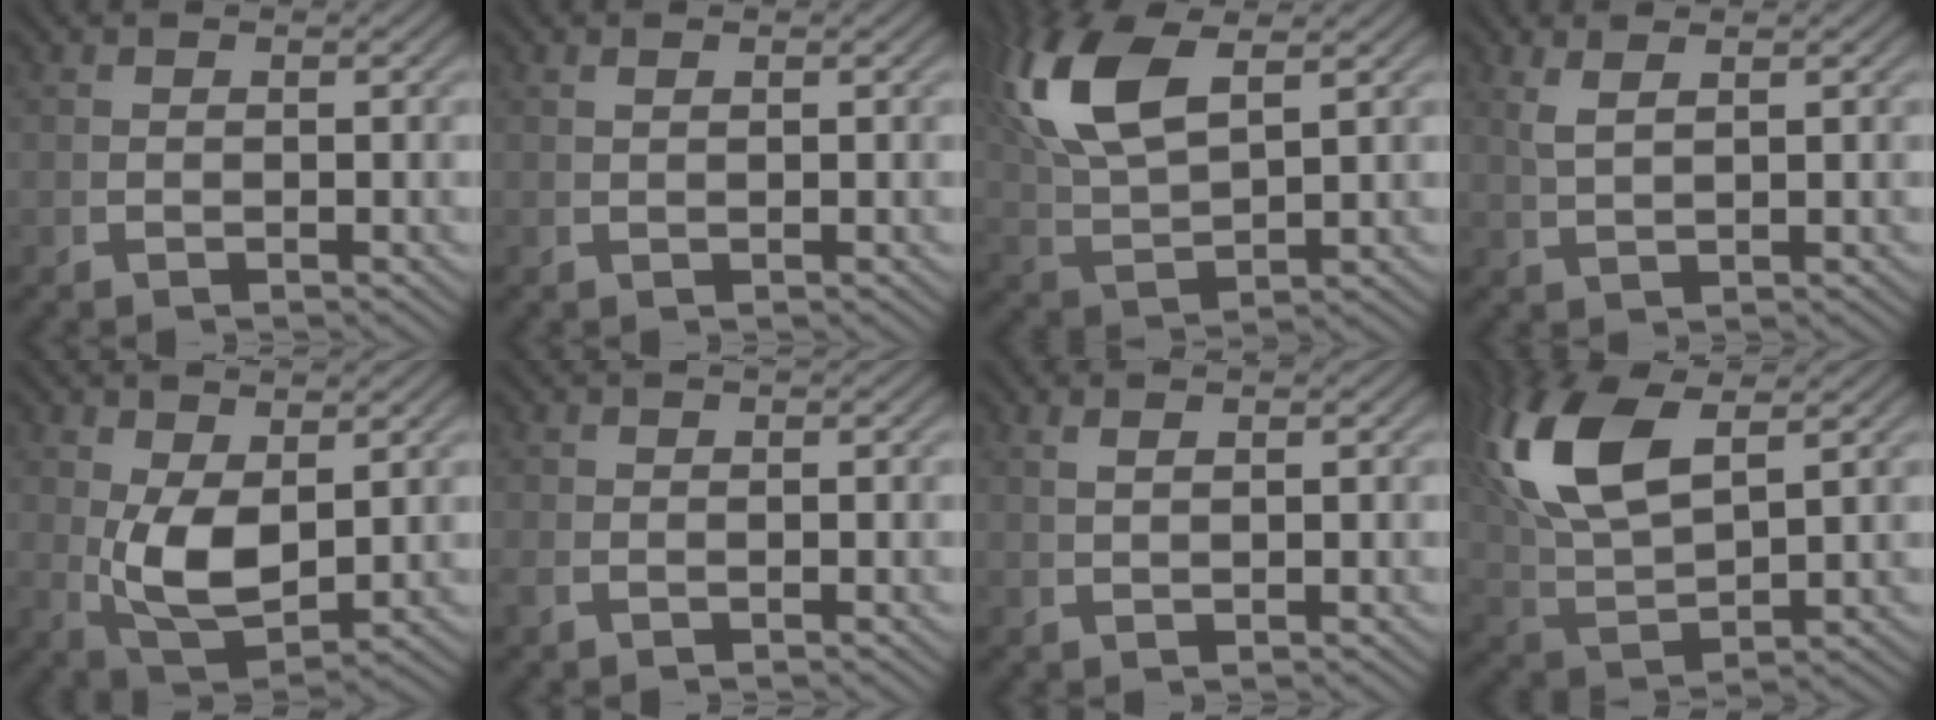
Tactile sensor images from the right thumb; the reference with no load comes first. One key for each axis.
{"total": 0.6, "fx": 0.5, "fy": -0.3, "fz": 0.1, "tx": -0.004, "ty": 0.001, "tz": 0.014}
{"total": 8.2, "fx": 3.1, "fy": 4.3, "fz": 6.3, "tx": -0.160, "ty": -0.005, "tz": 0.071}
{"total": 2.2, "fx": 1.7, "fy": -0.2, "fz": 1.3, "tx": -0.026, "ty": 0.005, "tz": 0.044}
{"total": 7.0, "fx": 0.4, "fy": 4.2, "fz": 5.6, "tx": -0.139, "ty": -0.042, "tz": 0.035}
{"total": 0.6, "fx": -0.1, "fy": 0.5, "fz": 0.3, "tx": -0.014, "ty": -0.003, "tz": -0.001}
{"total": 1.2, "fx": 1.0, "fy": -0.5, "fz": 0.5, "tx": -0.009, "ty": 0.007, "tz": 0.026}
{"total": 9.3, "fx": 3.0, "fy": 5.1, "fz": 7.2, "tx": -0.184, "ty": -0.007, "tz": 0.069}